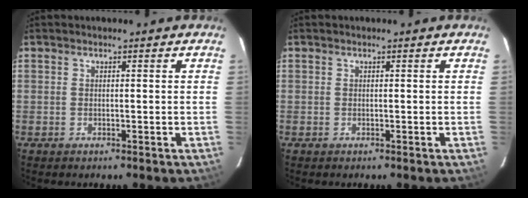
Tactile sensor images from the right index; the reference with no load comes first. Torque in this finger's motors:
{"motor_torque": [0.00, 0.00, 0.03, 0.00]}